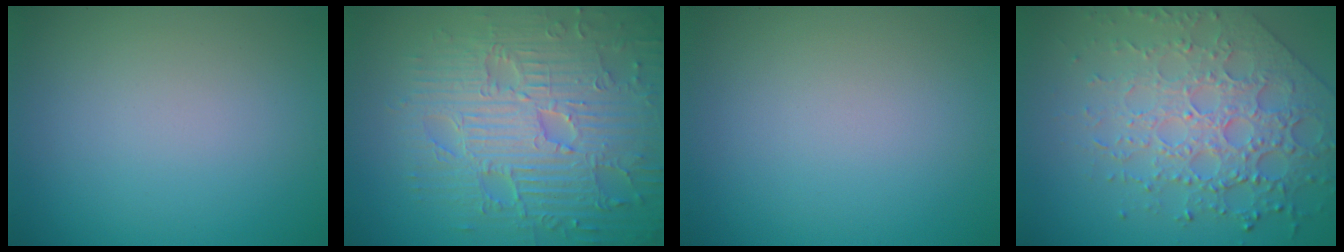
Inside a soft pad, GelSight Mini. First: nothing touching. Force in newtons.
{"total": 9.5, "press": 6.8, "slide": 6.6}
{"total": 0.0}
{"total": 7.6, "press": 5.5, "slide": 5.2}